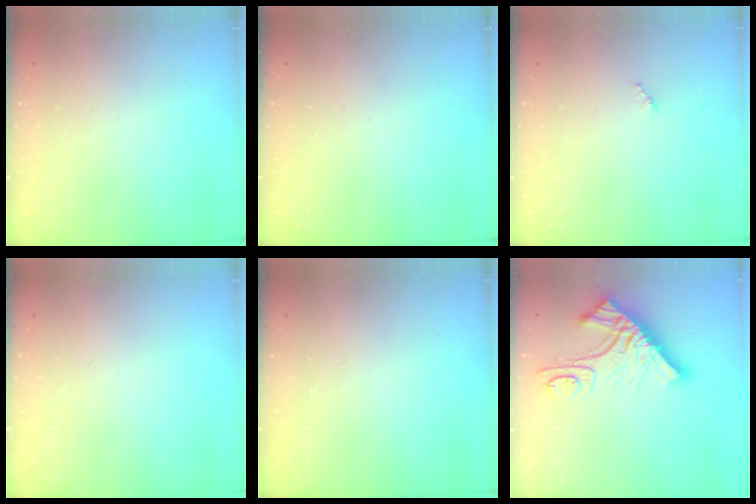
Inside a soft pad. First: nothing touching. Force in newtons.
{"total": 0.0}
{"total": 2.5, "press": 2.5, "slide": 0.3}
{"total": 0.0}
{"total": 0.0}
{"total": 14.2, "press": 14.1, "slide": 1.5}